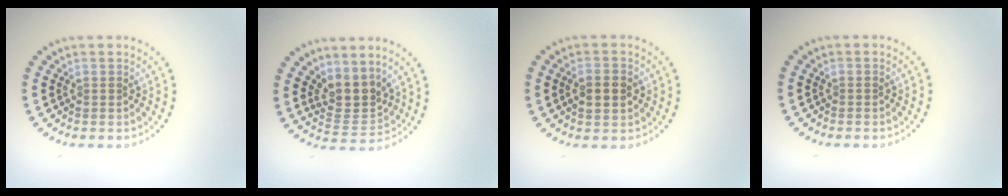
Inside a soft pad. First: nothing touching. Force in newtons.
{"total": 3.2, "press": 2.4, "slide": 2.1}
{"total": 2.4, "press": 2.4, "slide": 0.1}
{"total": 0.0}